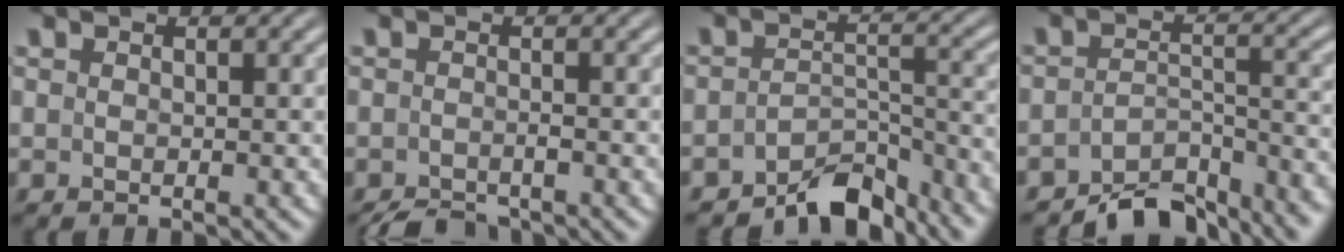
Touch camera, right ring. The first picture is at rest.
{"total": 2.9, "force": [-2.8, 0.5, 0.7], "torque": [-0.013, -0.016, -0.038]}
{"total": 6.1, "force": [-5.4, 1.7, 2.2], "torque": [-0.026, -0.013, -0.084]}
{"total": 6.9, "force": [-6.3, 1.6, 2.3], "torque": [-0.032, -0.014, -0.098]}